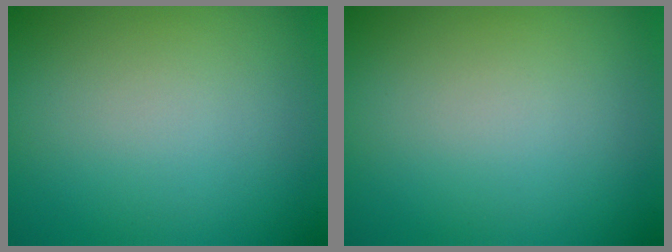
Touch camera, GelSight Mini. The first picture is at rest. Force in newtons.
{"total": 0.0}